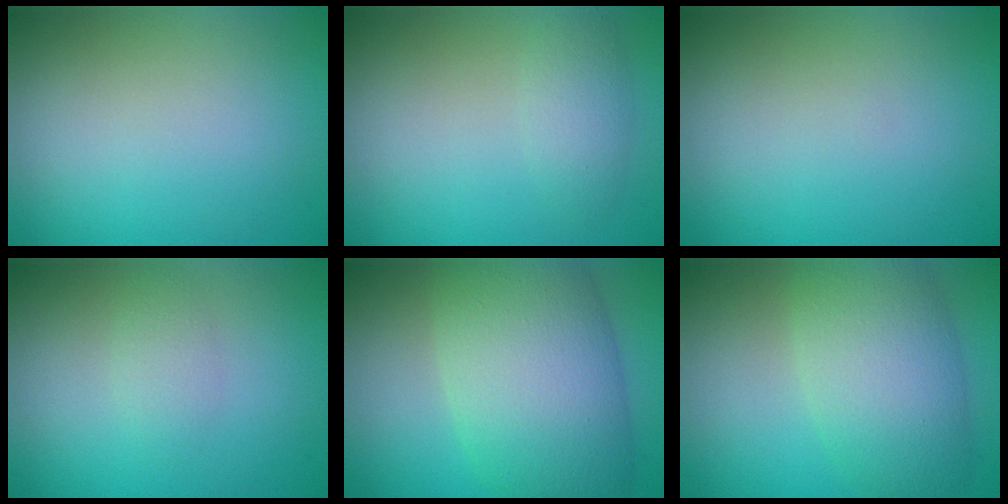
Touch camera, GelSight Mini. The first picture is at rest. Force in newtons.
{"total": 2.1, "press": 2.1, "slide": 0.2}
{"total": 0.0}
{"total": 1.4, "press": 1.4, "slide": 0.0}
{"total": 11.9, "press": 11.9, "slide": 0.4}
{"total": 7.6, "press": 7.6, "slide": 0.6}